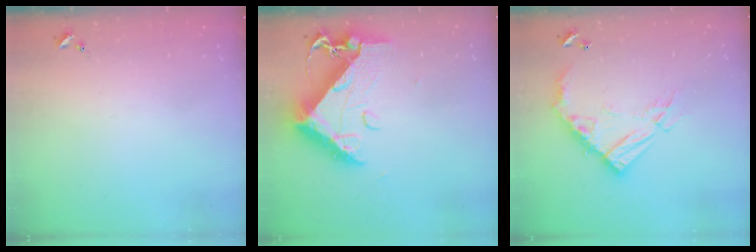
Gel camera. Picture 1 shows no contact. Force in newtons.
{"total": 13.1, "press": 13.1, "slide": 1.4}
{"total": 16.2, "press": 16.2, "slide": 1.4}